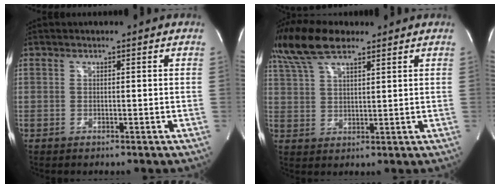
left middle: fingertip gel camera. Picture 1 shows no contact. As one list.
[{"total": 9.7, "force": [7.4, 2.8, 5.7], "torque": [-0.124, 0.026, 0.142]}]